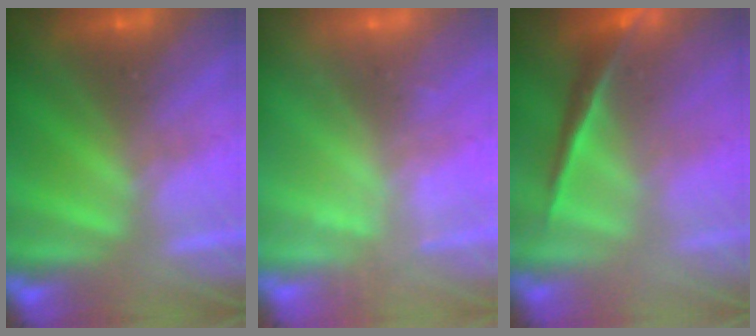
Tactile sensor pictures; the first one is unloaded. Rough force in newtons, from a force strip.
{"total": 2.3}
{"total": 2.0}